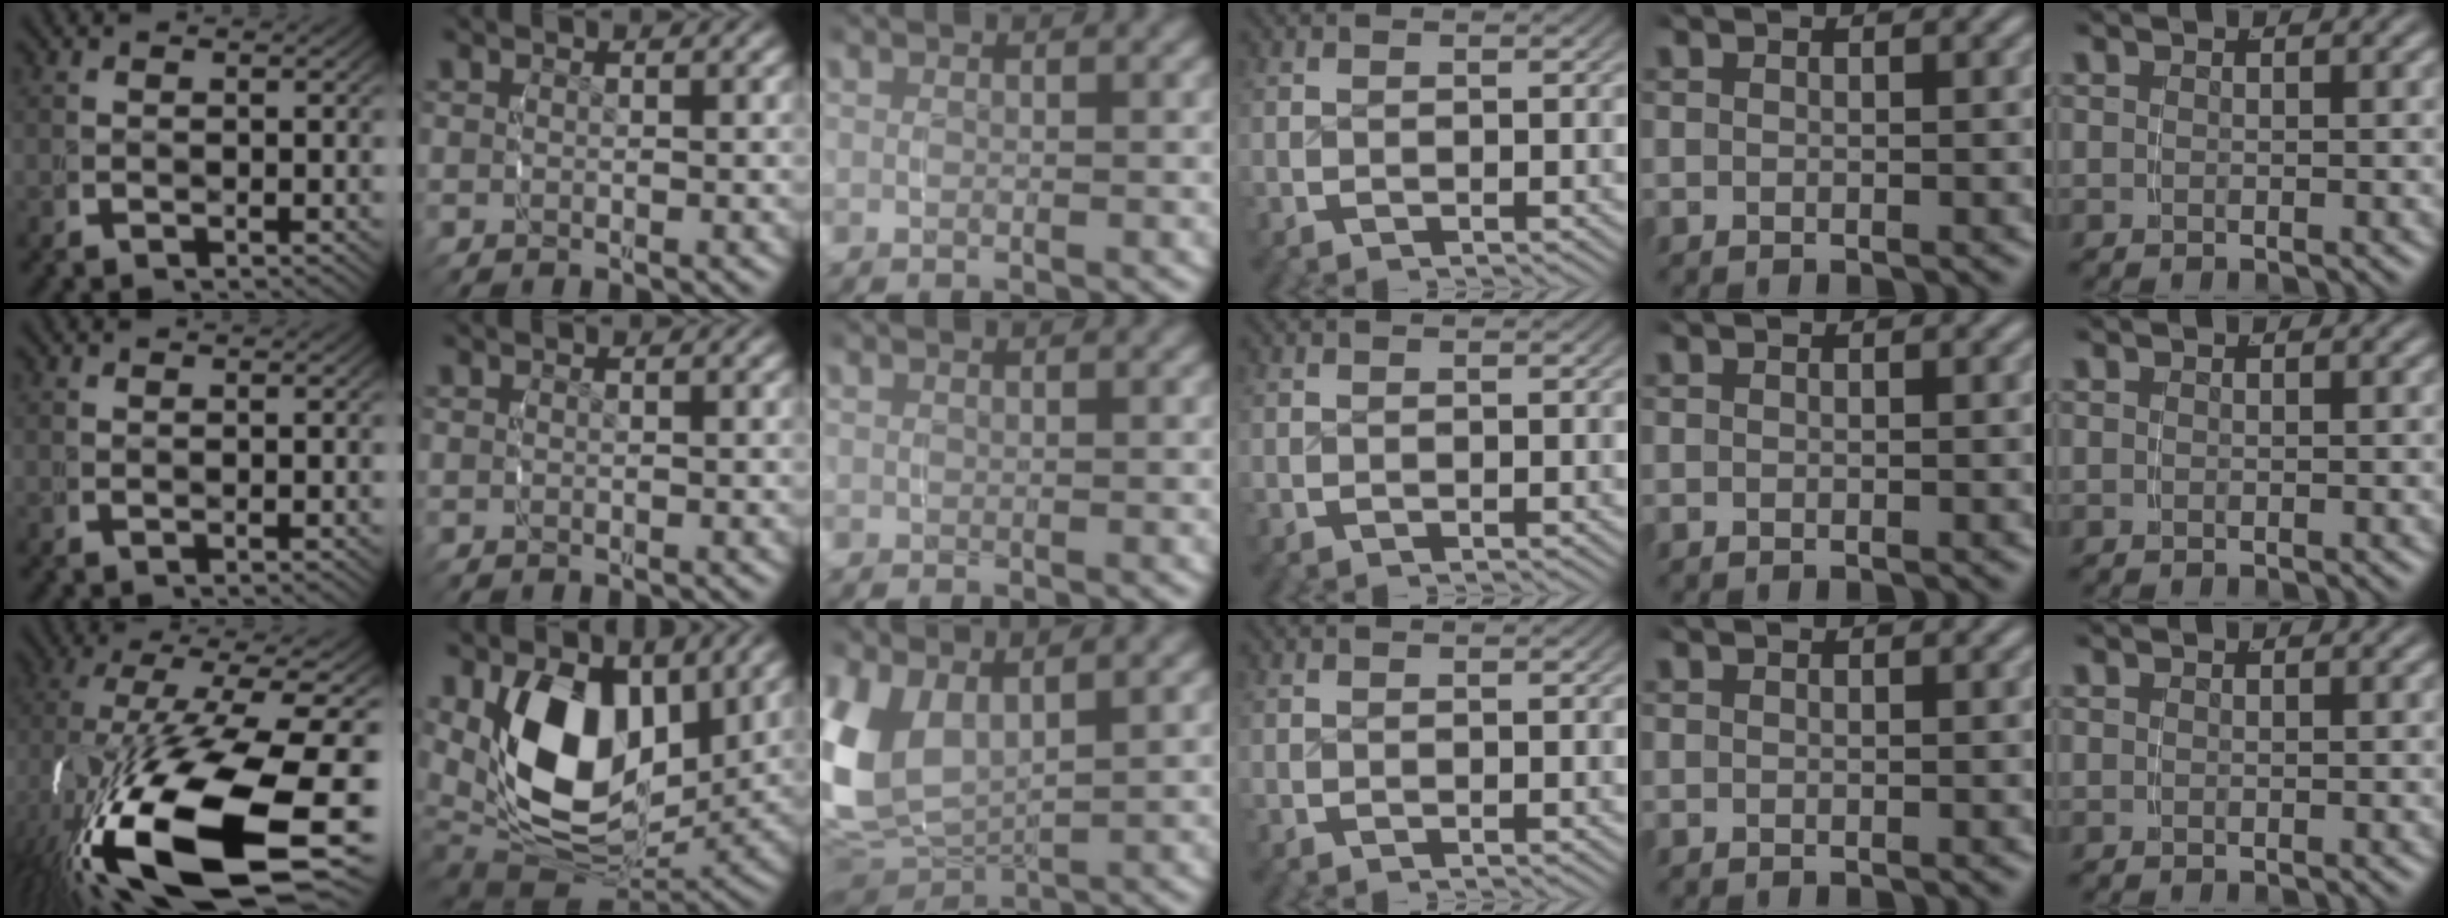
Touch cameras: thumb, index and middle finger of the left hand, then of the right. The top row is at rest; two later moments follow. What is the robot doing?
{"motion": "grasp_and_lifting", "object": "fork"}